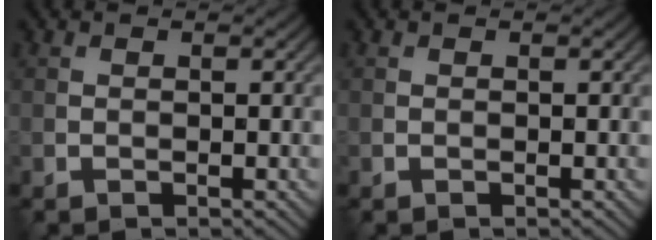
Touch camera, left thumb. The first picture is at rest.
{"total": 0.0}